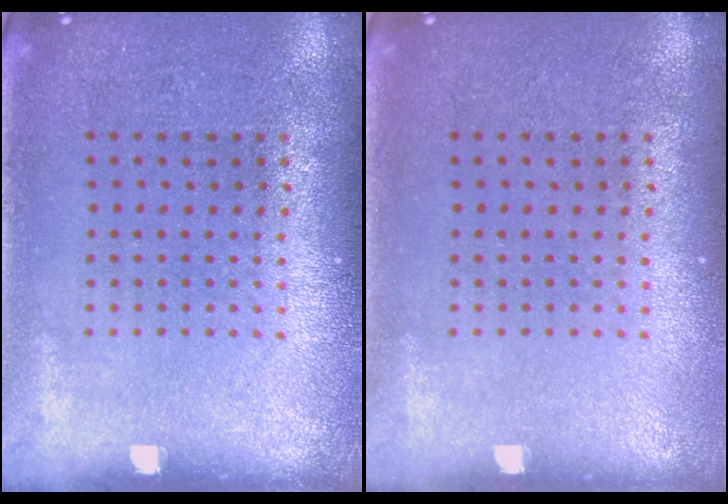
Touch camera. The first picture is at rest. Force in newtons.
{"total": 0.0}